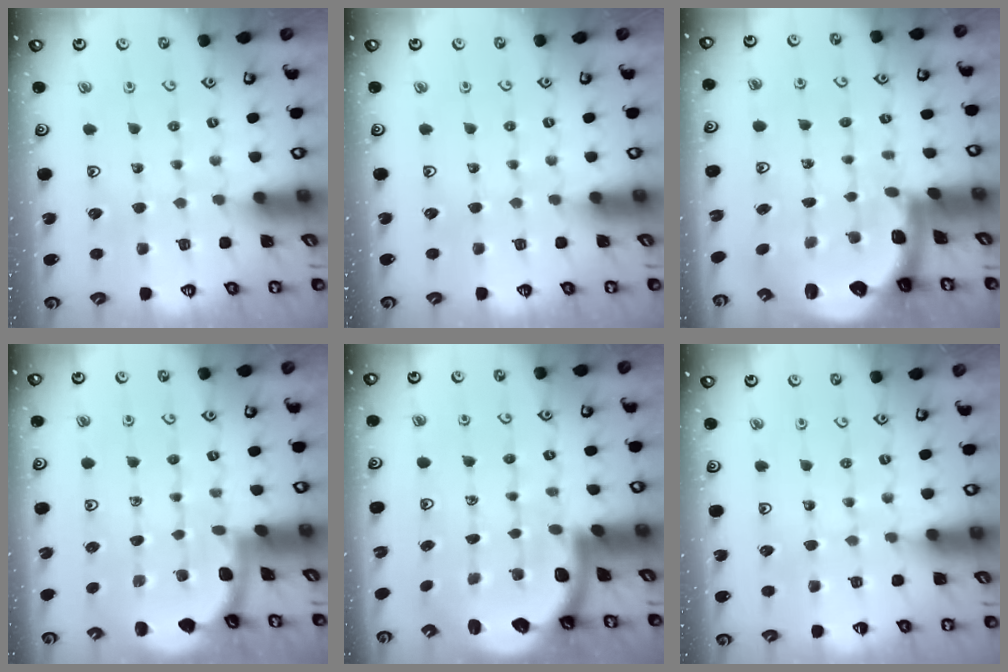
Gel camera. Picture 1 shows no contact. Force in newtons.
{"total": 0.0}
{"total": 2.8, "press": 2.4, "slide": 1.4}
{"total": 1.9, "press": 1.9, "slide": 0.0}
{"total": 3.1, "press": 3.0, "slide": 0.5}
{"total": 2.2, "press": 2.1, "slide": 0.5}